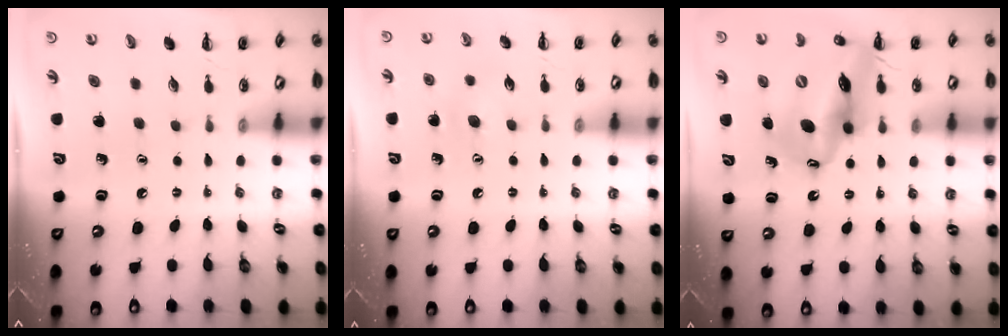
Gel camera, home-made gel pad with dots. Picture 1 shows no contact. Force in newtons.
{"total": 5.9, "press": 5.7, "slide": 1.4}
{"total": 19.5, "press": 18.8, "slide": 4.9}